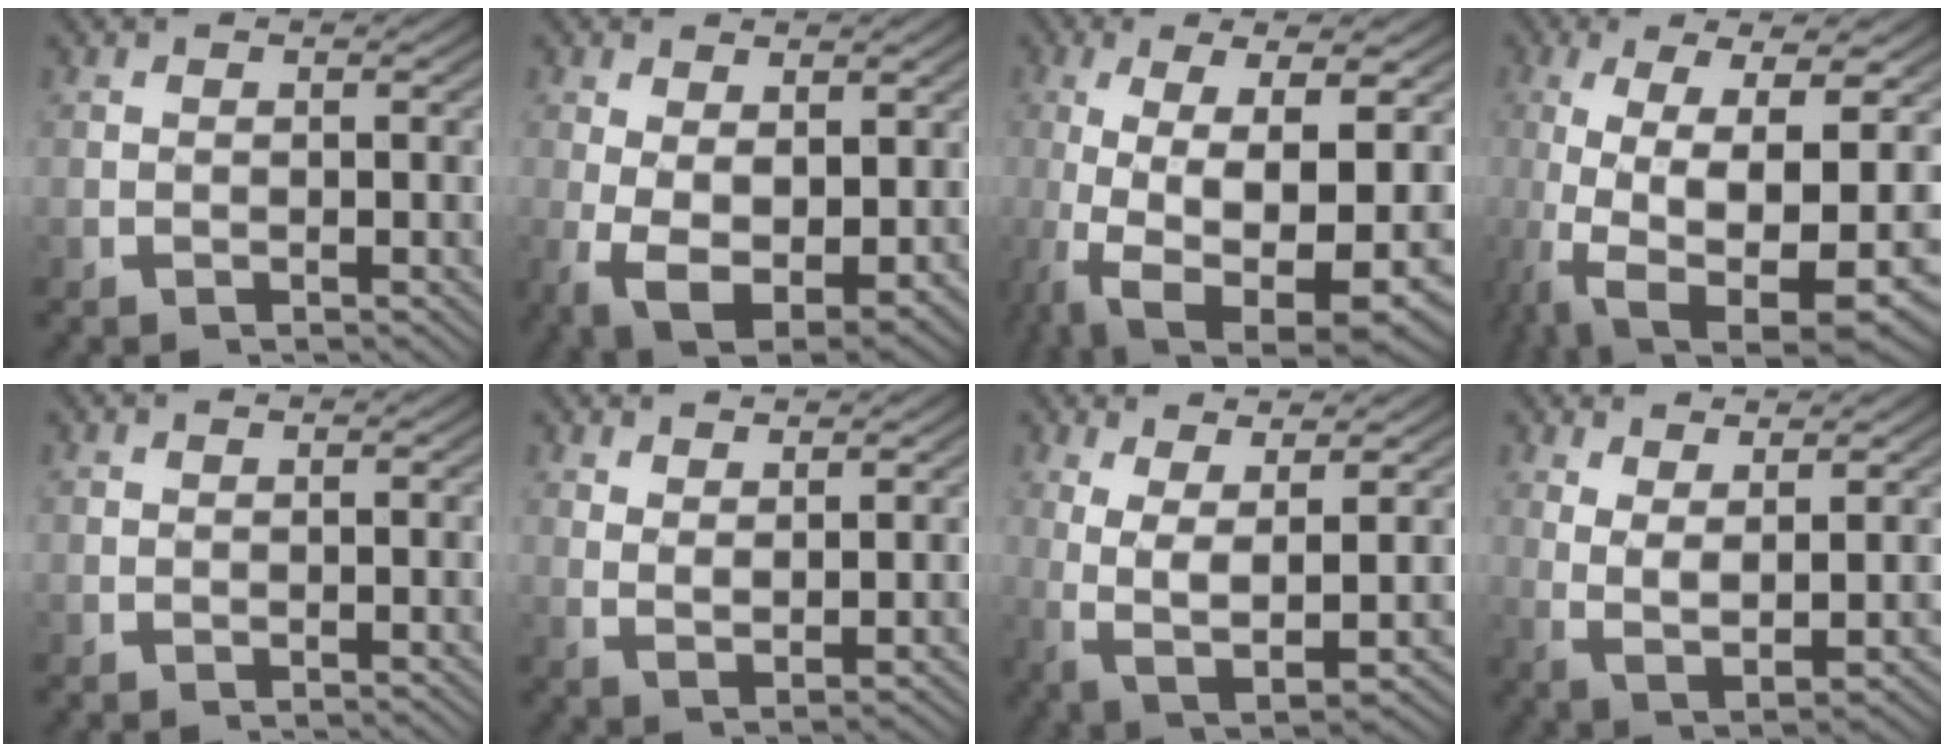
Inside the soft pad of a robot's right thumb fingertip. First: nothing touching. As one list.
[{"total": 8.8, "force": [-3.1, 5.8, 5.8], "torque": [-0.133, -0.055, -0.023]}, {"total": 12.8, "force": [-2.3, 6.1, 11.0], "torque": [-0.218, -0.050, 0.000]}, {"total": 14.2, "force": [-2.4, 7.0, 12.1], "torque": [-0.228, -0.054, -0.001]}, {"total": 0.0}, {"total": 2.7, "force": [2.2, 0.5, 1.5], "torque": [-0.028, -0.005, 0.050]}, {"total": 7.8, "force": [0.1, 4.3, 6.5], "torque": [-0.150, -0.043, 0.027]}, {"total": 5.7, "force": [1.6, 3.0, 4.5], "torque": [-0.104, -0.021, 0.040]}]